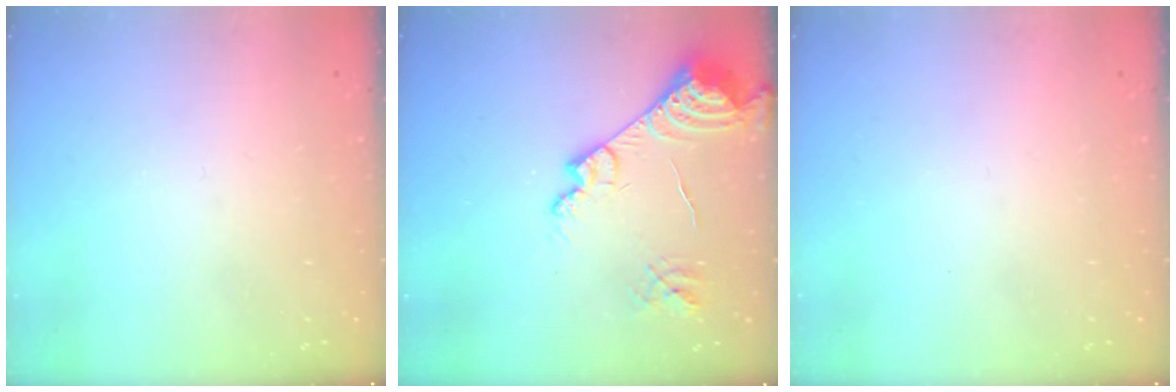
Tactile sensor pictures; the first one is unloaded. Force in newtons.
{"total": 14.9, "press": 14.8, "slide": 1.5}
{"total": 0.0}